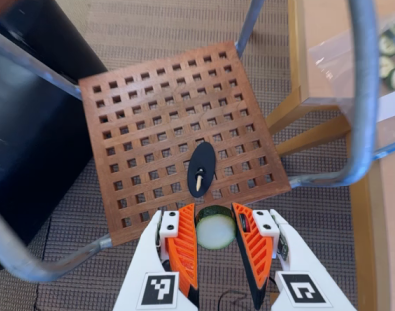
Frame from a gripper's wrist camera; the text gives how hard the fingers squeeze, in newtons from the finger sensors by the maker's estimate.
{"total": 11.3, "left": 11.6, "right": 11.0}